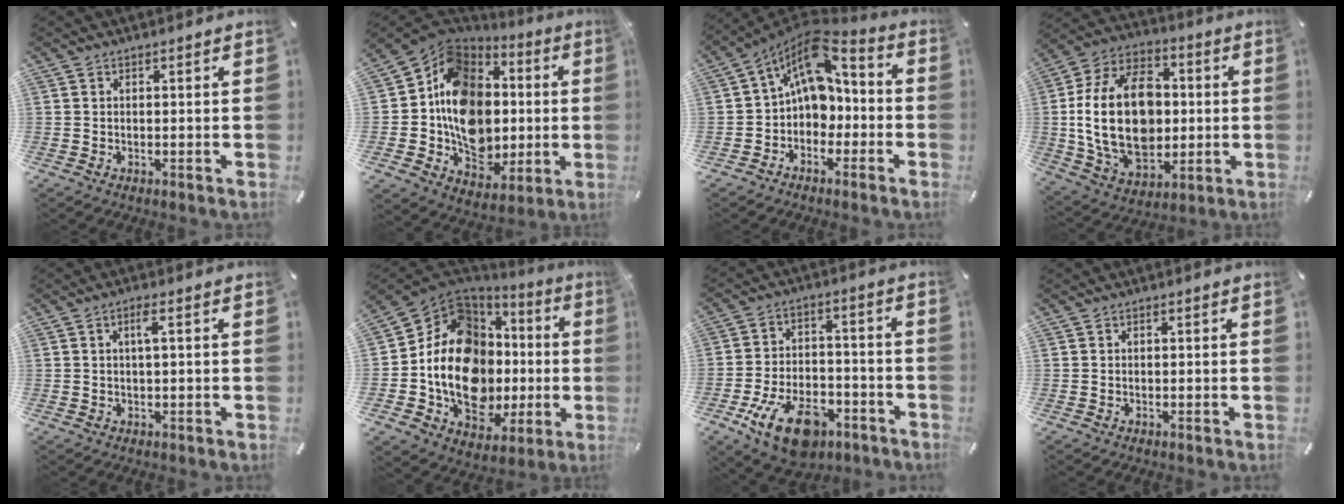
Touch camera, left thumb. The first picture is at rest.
{"total": 16.9, "force": [0.0, 13.6, 10.0], "torque": [-0.195, -0.022, 0.000]}
{"total": 11.6, "force": [2.3, 8.6, 7.4], "torque": [-0.125, -0.019, 0.041]}
{"total": 23.2, "force": [-0.2, 16.6, 16.2], "torque": [-0.338, 0.000, -0.001]}
{"total": 2.9, "force": [0.7, 0.8, 2.7], "torque": [-0.054, 0.007, 0.009]}
{"total": 20.0, "force": [-0.8, 14.4, 13.9], "torque": [-0.276, -0.023, -0.012]}
{"total": 15.2, "force": [-8.6, 8.4, 9.3], "torque": [-0.154, 0.059, -0.141]}
{"total": 0.0}